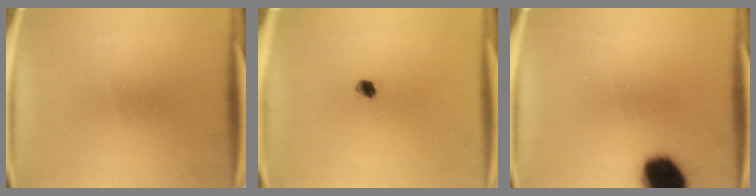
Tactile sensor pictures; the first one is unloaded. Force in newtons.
{"total": 2.1}
{"total": 14.9}